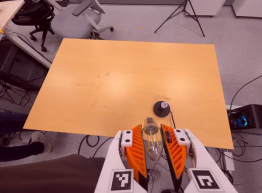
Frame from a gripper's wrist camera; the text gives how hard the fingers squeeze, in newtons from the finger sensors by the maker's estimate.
{"total": 10.6, "left": 9.6, "right": 11.6}